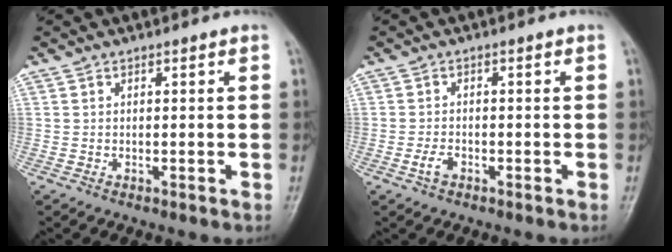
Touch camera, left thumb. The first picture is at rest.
{"total": 2.1, "force": [-1.1, 1.2, 1.3], "torque": [-0.030, 0.006, -0.023]}